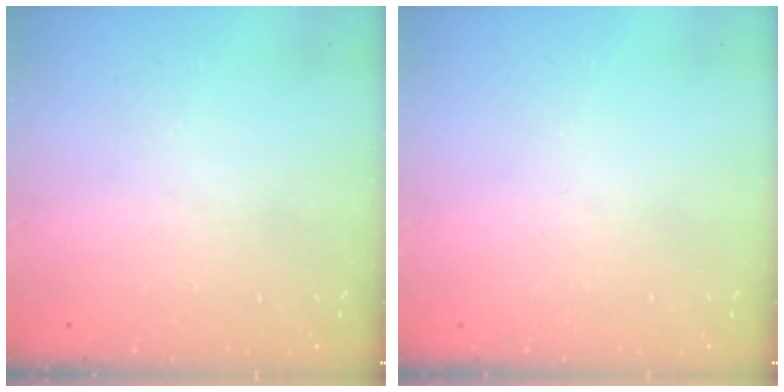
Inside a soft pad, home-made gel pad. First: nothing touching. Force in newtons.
{"total": 0.0}